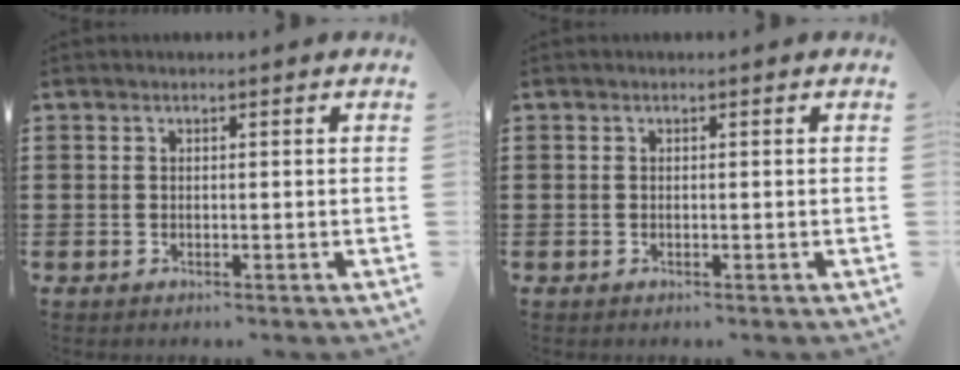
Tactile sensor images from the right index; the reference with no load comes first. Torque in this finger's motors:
{"motor_torque": [-0.03, 1.02, 0.00, 0.00]}